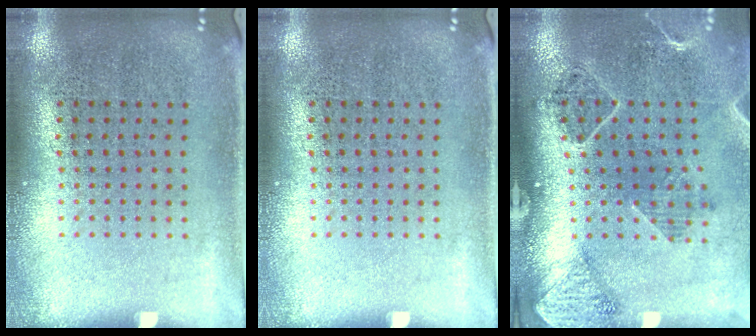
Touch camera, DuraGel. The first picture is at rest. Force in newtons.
{"total": 0.0}
{"total": 1.6, "press": 1.6, "slide": 0.1}